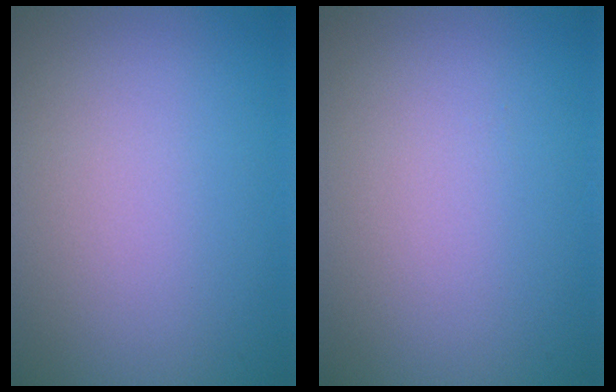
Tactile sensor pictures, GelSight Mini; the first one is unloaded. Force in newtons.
{"total": 0.0}